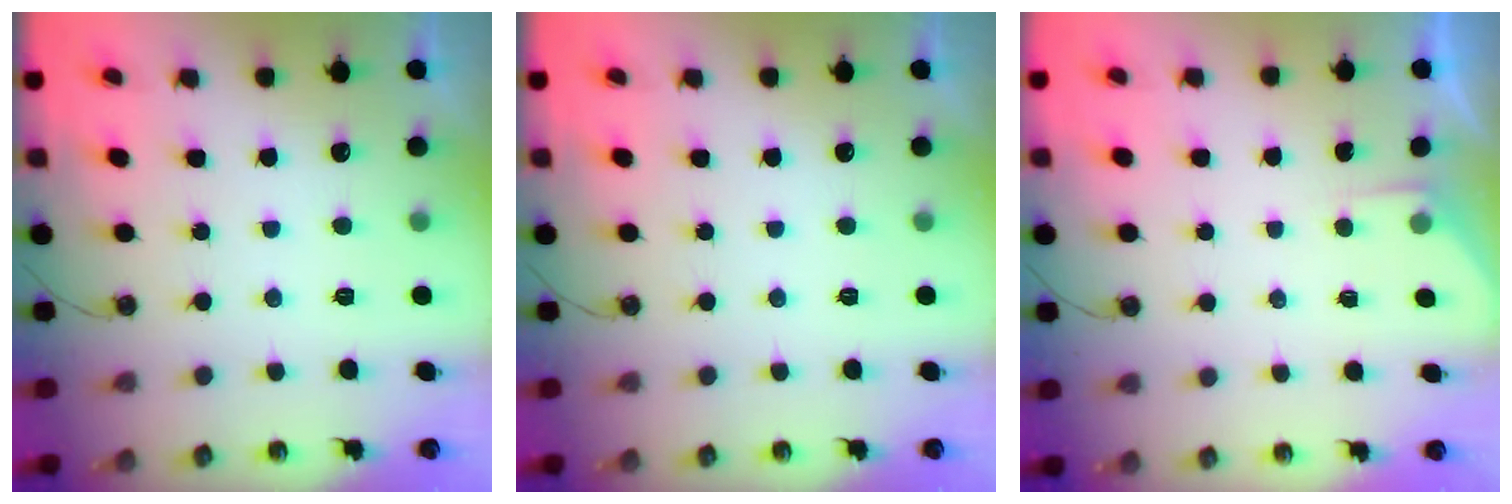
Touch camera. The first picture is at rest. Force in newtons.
{"total": 0.0}
{"total": 2.1, "press": 2.0, "slide": 0.3}